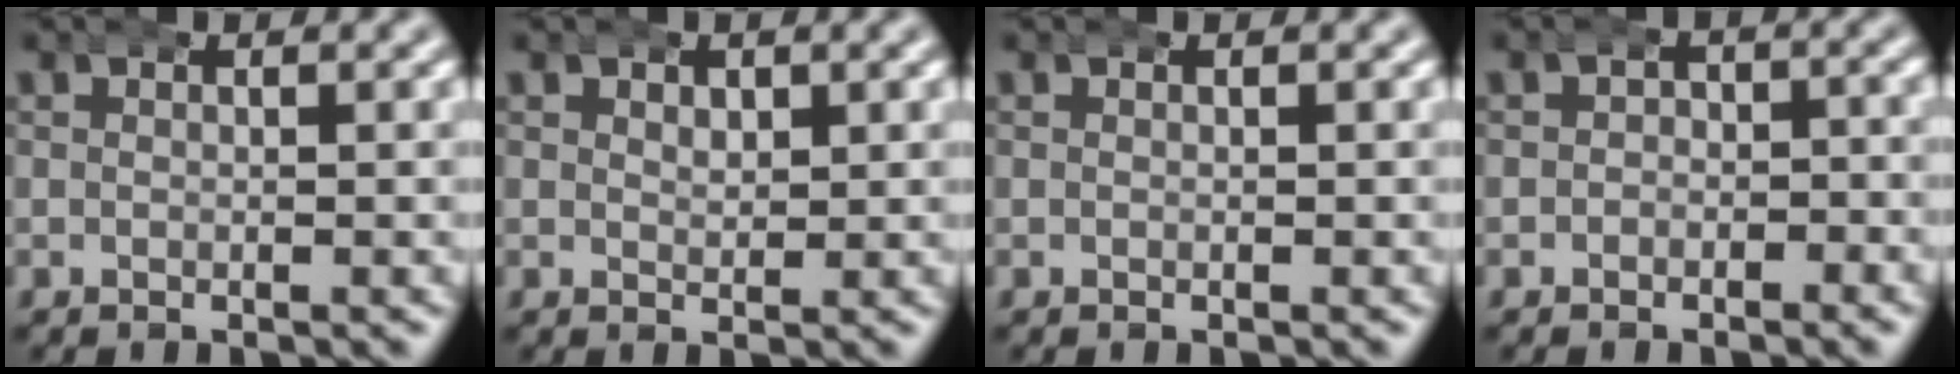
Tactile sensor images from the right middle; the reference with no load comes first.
{"total": 1.2, "force": [0.6, 0.8, 0.6], "torque": [-0.005, -0.004, 0.011]}
{"total": 0.0}
{"total": 1.6, "force": [-0.9, 1.3, 0.3], "torque": [0.007, 0.000, -0.023]}